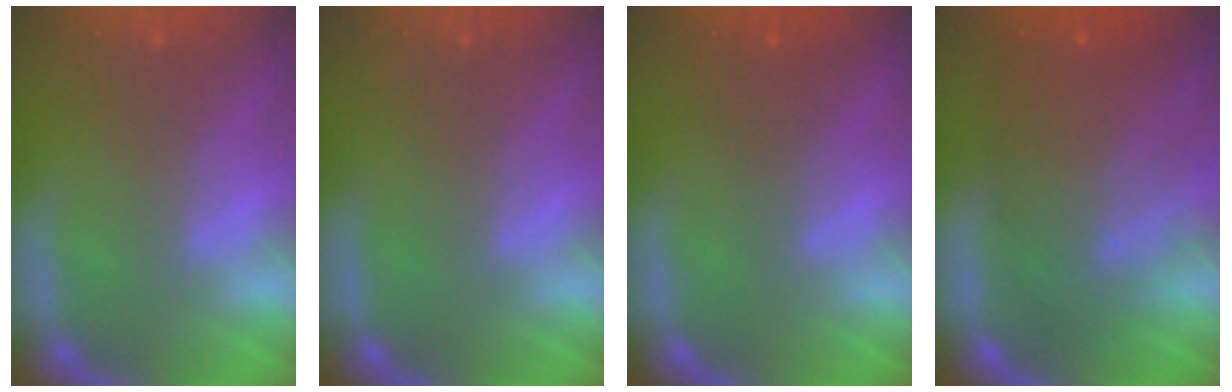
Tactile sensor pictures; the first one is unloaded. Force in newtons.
{"total": 0.0}
{"total": 1.5}
{"total": 8.1}